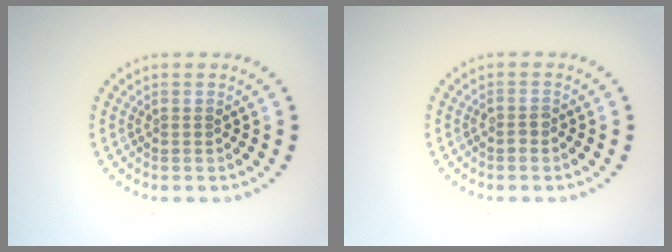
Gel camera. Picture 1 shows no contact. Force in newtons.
{"total": 0.8, "press": 0.7, "slide": 0.4}